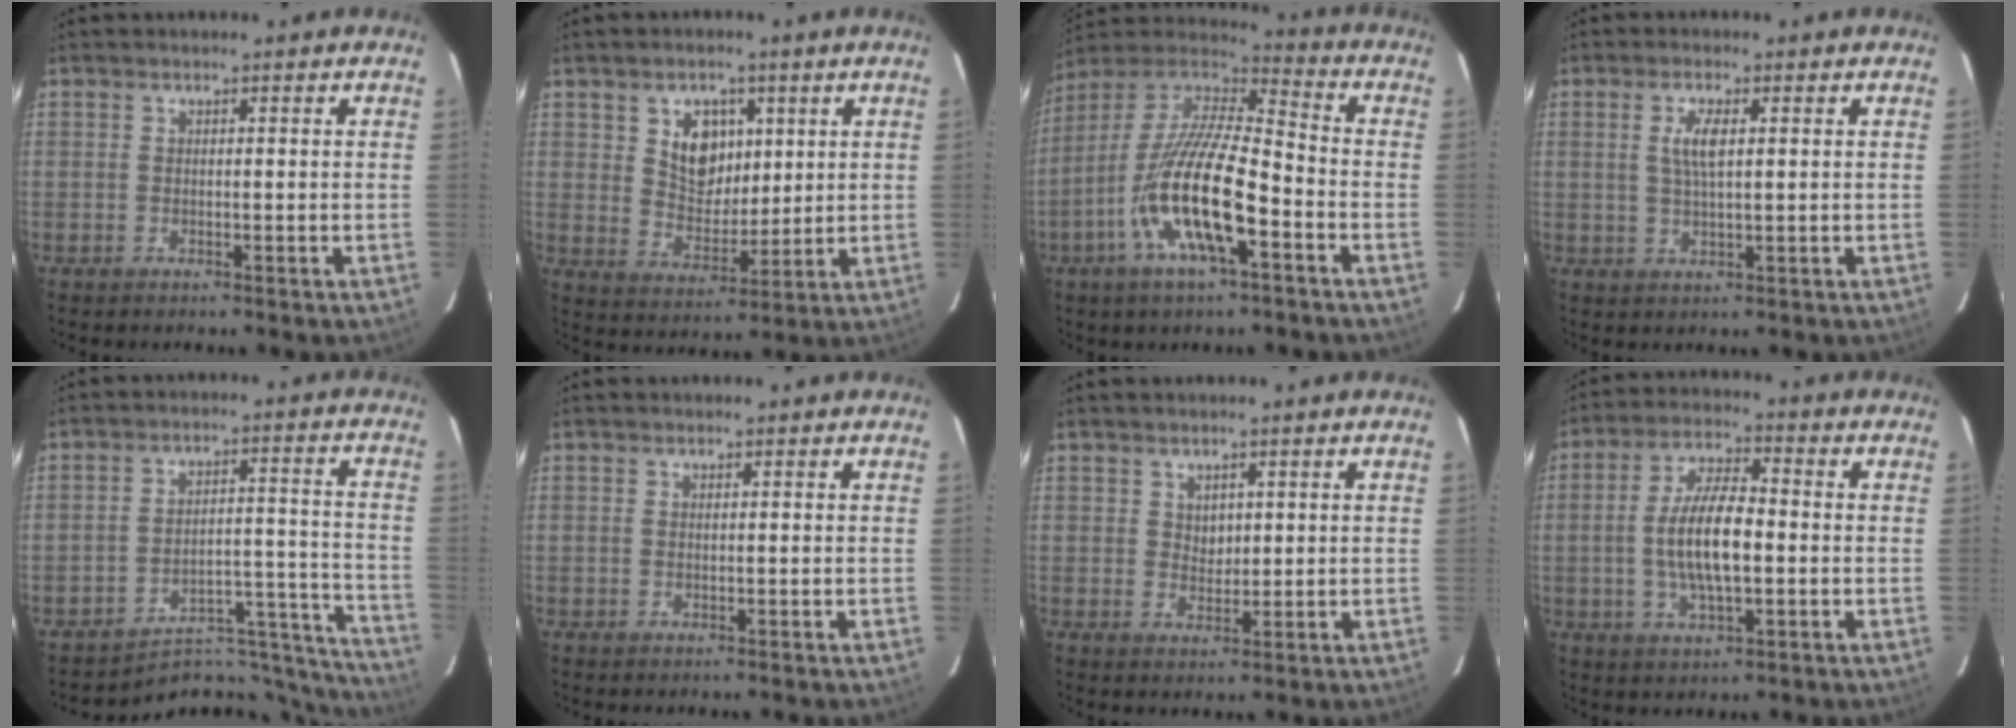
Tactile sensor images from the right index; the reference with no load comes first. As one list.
[{"total": 8.4, "force": [3.1, 6.2, 4.7], "torque": [-0.074, 0.005, 0.064]}, {"total": 19.1, "force": [-7.4, 5.0, 16.8], "torque": [-0.325, -0.022, -0.149]}, {"total": 4.0, "force": [1.0, 1.1, 3.7], "torque": [-0.072, 0.002, 0.020]}, {"total": 17.2, "force": [-16.6, 3.9, 1.8], "torque": [-0.001, 0.061, -0.230]}, {"total": 0.0}, {"total": 2.3, "force": [1.1, 1.8, 0.9], "torque": [-0.008, 0.002, 0.023]}, {"total": 10.7, "force": [-1.1, 3.8, 10.0], "torque": [-0.195, 0.005, -0.017]}]